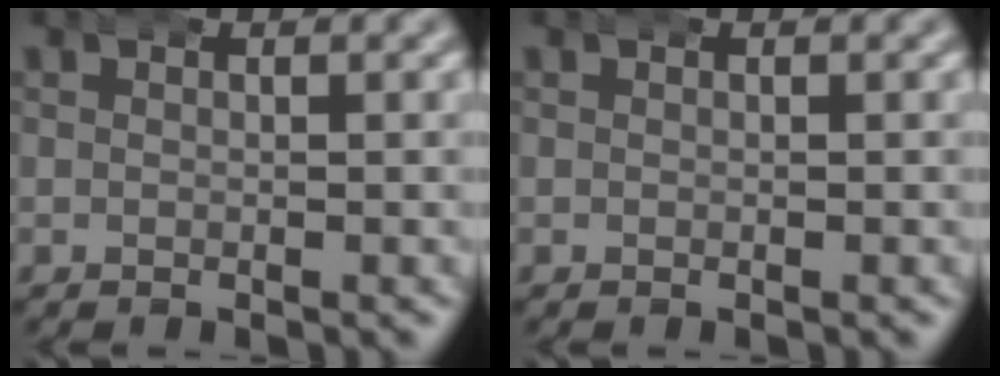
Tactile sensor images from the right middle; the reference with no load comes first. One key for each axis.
{"total": 0.0}